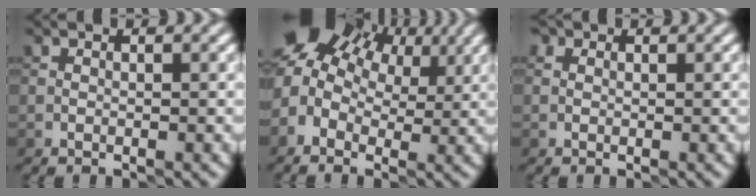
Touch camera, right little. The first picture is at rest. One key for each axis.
{"total": 9.4, "fx": 3.2, "fy": 6.3, "fz": 6.2, "tx": -0.111, "ty": 0.019, "tz": 0.053}
{"total": 1.3, "fx": 0.6, "fy": 0.9, "fz": 0.6, "tx": -0.008, "ty": -0.002, "tz": -0.013}